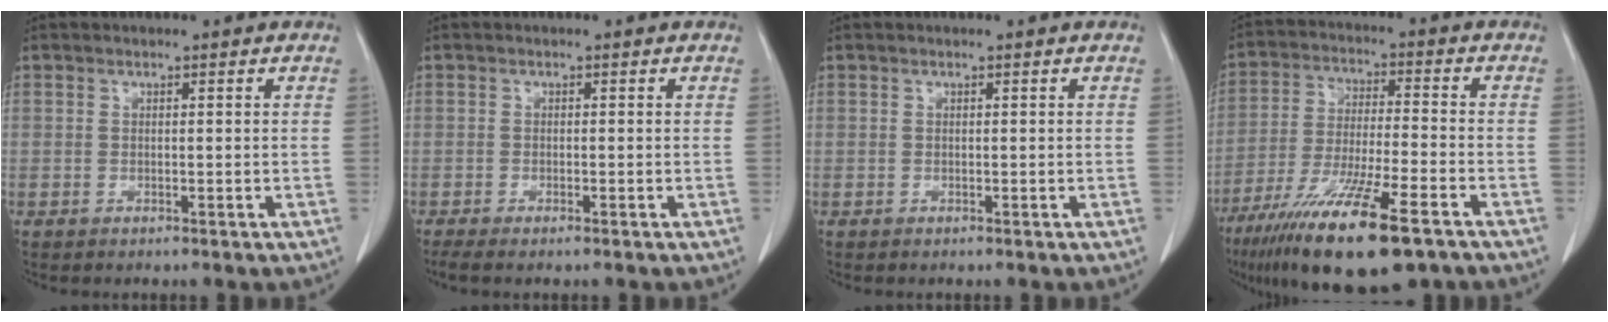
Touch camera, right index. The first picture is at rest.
{"total": 2.7, "force": [-2.1, 0.3, 1.6], "torque": [-0.024, -0.007, -0.030]}
{"total": 0.0}
{"total": 18.0, "force": [-11.6, 2.4, 13.6], "torque": [-0.240, -0.048, -0.201]}